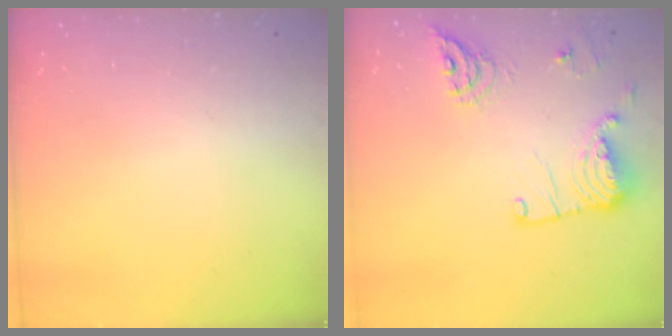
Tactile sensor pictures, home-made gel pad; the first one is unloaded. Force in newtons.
{"total": 14.5, "press": 14.5, "slide": 0.4}